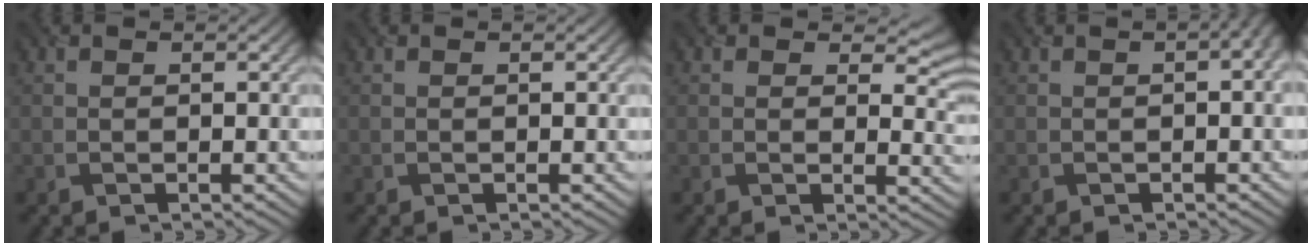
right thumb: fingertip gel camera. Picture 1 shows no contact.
{"total": 0.0}
{"total": 4.6, "force": [2.7, 2.4, 2.9], "torque": [-0.035, -0.009, 0.035]}
{"total": 4.5, "force": [0.2, 2.4, 3.8], "torque": [-0.036, 0.006, 0.014]}